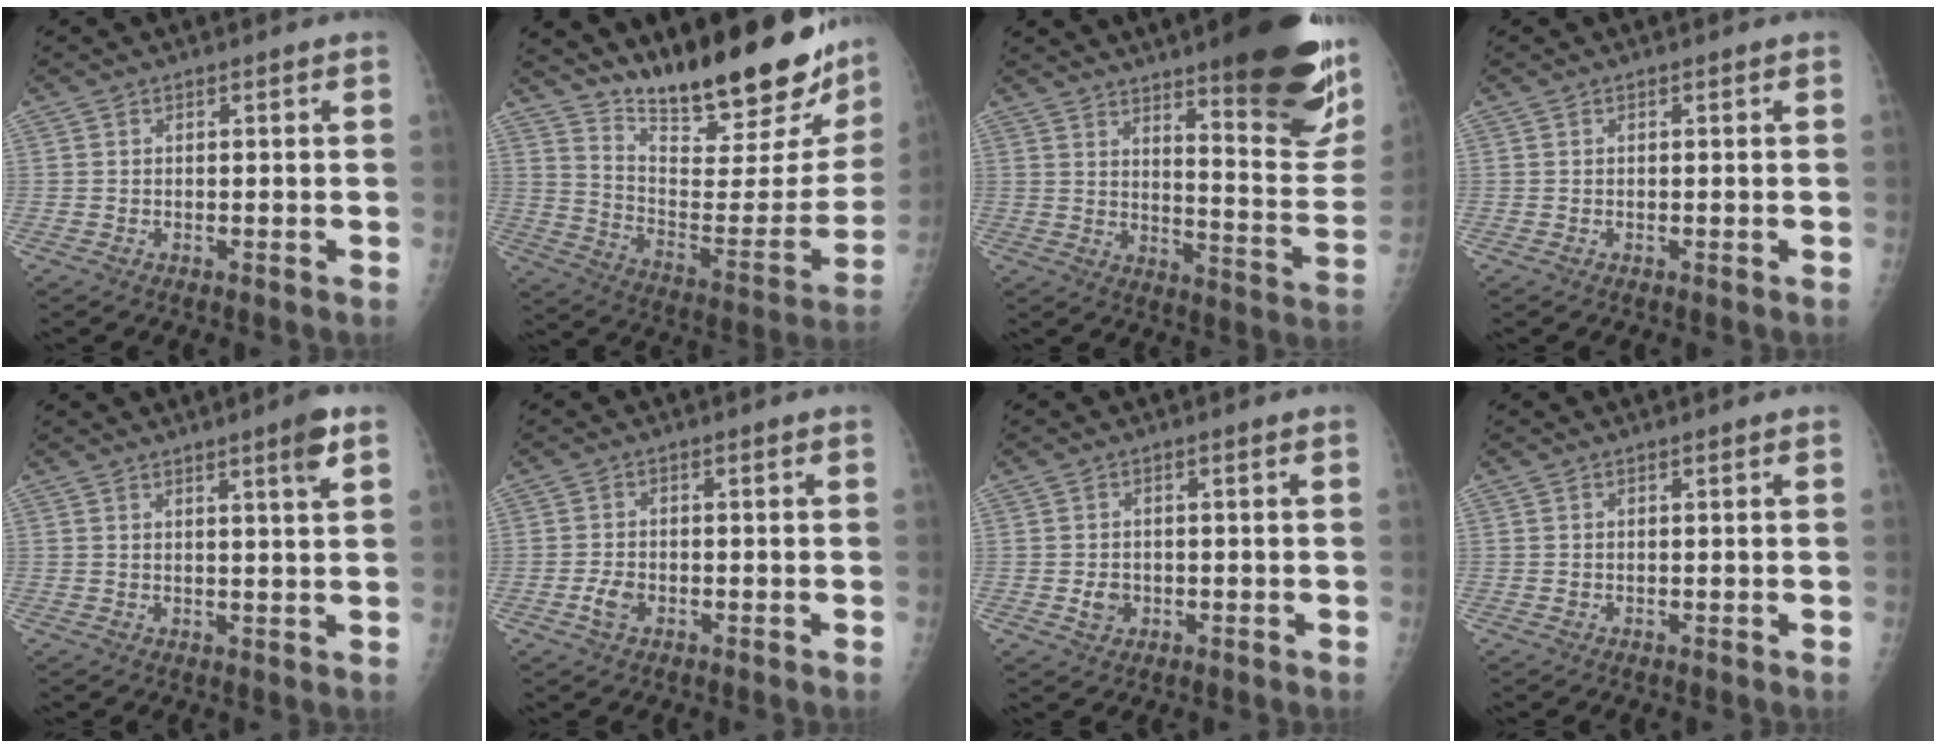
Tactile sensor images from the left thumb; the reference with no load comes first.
{"total": 28.7, "force": [22.5, 7.4, 16.2], "torque": [-0.219, -0.125, 0.329]}
{"total": 24.3, "force": [15.3, 5.0, 18.2], "torque": [-0.214, -0.092, 0.210]}
{"total": 0.0}
{"total": 4.4, "force": [2.5, -0.1, 3.6], "torque": [-0.050, -0.015, 0.036]}
{"total": 2.9, "force": [-1.2, 1.8, 1.9], "torque": [-0.039, 0.009, -0.022]}
{"total": 2.6, "force": [-0.6, 2.2, 1.3], "torque": [-0.014, 0.003, -0.005]}
{"total": 0.5, "force": [0.1, 0.3, 0.4], "torque": [-0.008, 0.005, 0.005]}